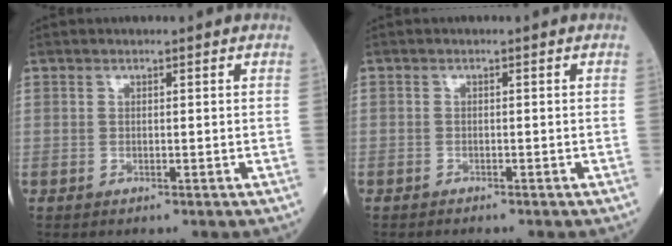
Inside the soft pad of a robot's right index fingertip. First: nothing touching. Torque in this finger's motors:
{"motor_torque": [1.24, -0.90, -0.03, -0.21]}